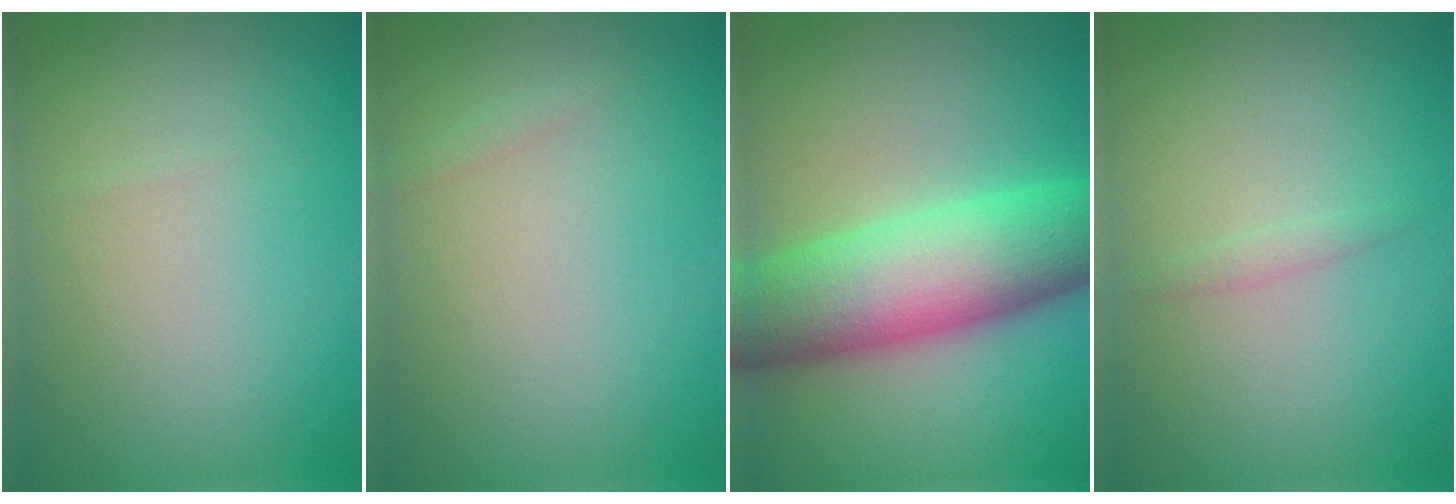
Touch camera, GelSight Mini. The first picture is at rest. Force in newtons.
{"total": 0.6, "press": 0.6, "slide": 0.0}
{"total": 11.0, "press": 11.0, "slide": 0.1}
{"total": 0.7, "press": 0.7, "slide": 0.0}